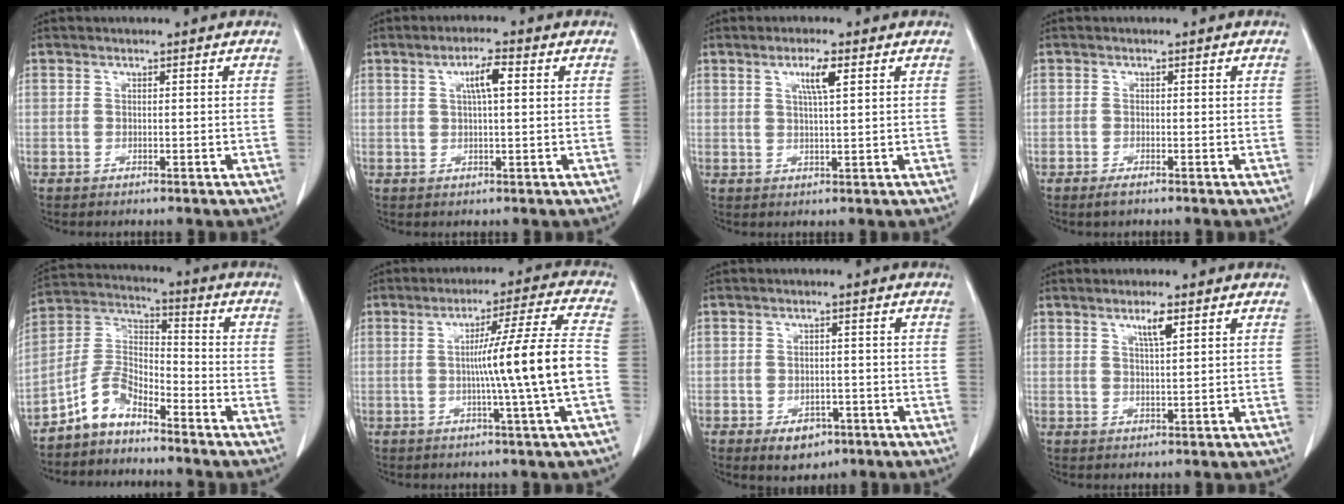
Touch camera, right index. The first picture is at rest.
{"total": 4.0, "force": [1.2, 0.5, 3.8], "torque": [-0.069, 0.006, 0.020]}
{"total": 3.8, "force": [1.7, 0.2, 3.4], "torque": [-0.060, 0.000, 0.029]}
{"total": 1.3, "force": [-1.0, 0.3, 0.9], "torque": [-0.019, -0.002, -0.014]}
{"total": 7.3, "force": [-5.7, 3.4, 3.2], "torque": [-0.068, 0.023, -0.115]}
{"total": 12.2, "force": [-1.6, -2.3, 11.9], "torque": [-0.188, 0.000, -0.024]}
{"total": 4.4, "force": [-2.4, 2.9, 2.3], "torque": [-0.028, 0.003, -0.023]}
{"total": 3.1, "force": [1.7, 0.2, 2.5], "torque": [-0.047, -0.002, 0.031]}